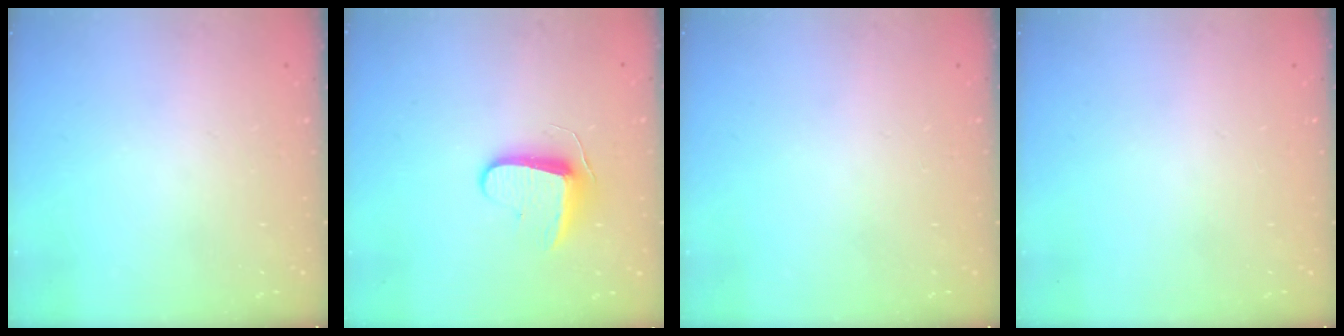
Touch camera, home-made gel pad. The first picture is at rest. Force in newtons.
{"total": 8.7, "press": 8.6, "slide": 0.5}
{"total": 0.0}
{"total": 0.0}